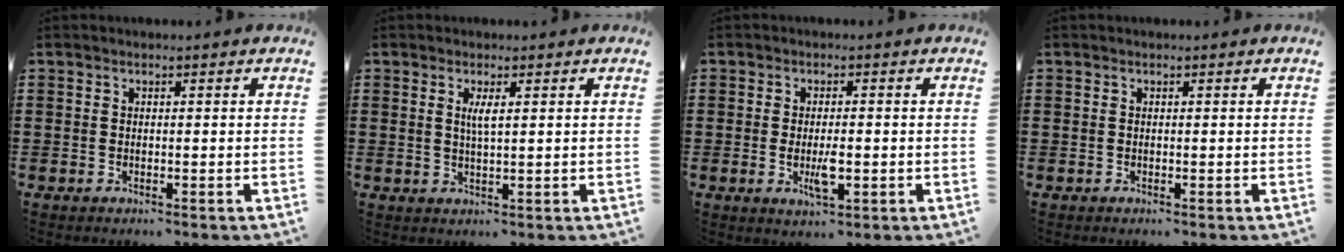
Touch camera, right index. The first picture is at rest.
{"total": 2.2, "force": [0.7, 0.3, 2.1], "torque": [-0.043, 0.001, 0.010]}
{"total": 4.0, "force": [-0.7, 1.3, 3.7], "torque": [-0.063, -0.006, -0.016]}
{"total": 0.0}